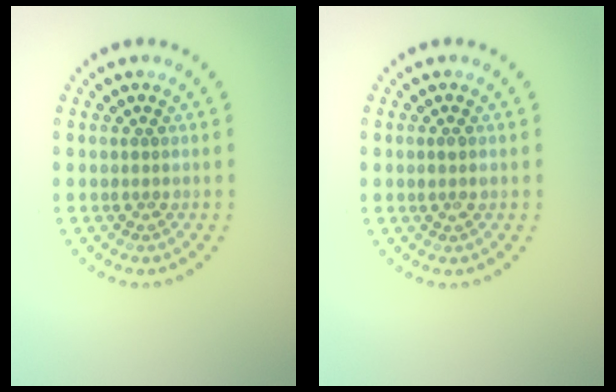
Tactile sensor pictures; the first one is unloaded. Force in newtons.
{"total": 0.9, "press": 0.9, "slide": 0.2}